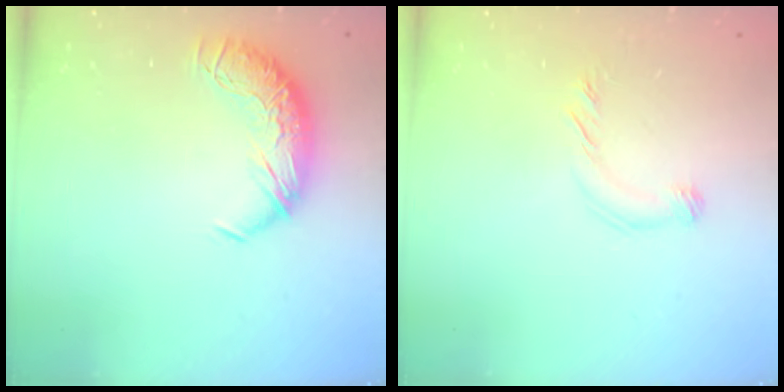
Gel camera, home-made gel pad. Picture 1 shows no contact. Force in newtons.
{"total": 5.0, "press": 4.9, "slide": 0.9}